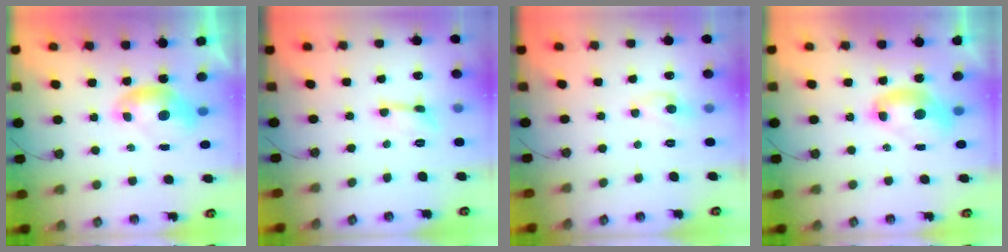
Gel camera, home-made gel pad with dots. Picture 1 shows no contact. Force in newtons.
{"total": 0.0}
{"total": 0.0}
{"total": 2.5, "press": 2.5, "slide": 0.1}